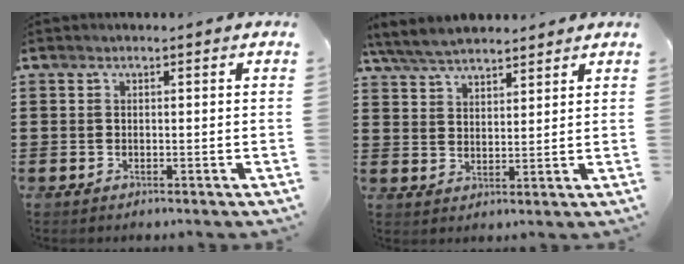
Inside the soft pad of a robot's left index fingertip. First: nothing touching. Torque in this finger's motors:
{"motor_torque": [1.16, -0.97, 0.19, 0.21]}